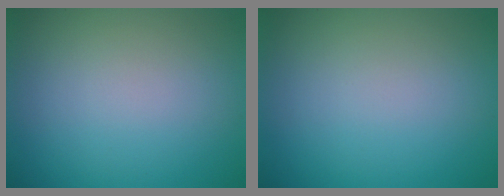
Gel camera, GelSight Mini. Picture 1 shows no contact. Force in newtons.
{"total": 0.0}